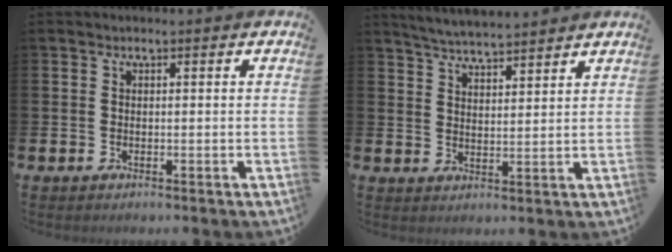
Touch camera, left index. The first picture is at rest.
{"total": 4.8, "force": [4.7, 0.0, 0.4], "torque": [-0.017, -0.027, 0.084]}